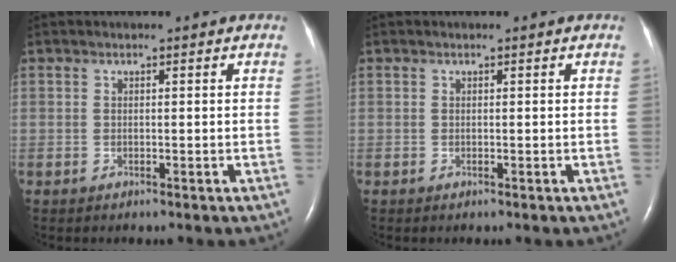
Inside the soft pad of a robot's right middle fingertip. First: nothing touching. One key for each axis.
{"total": 0.0}